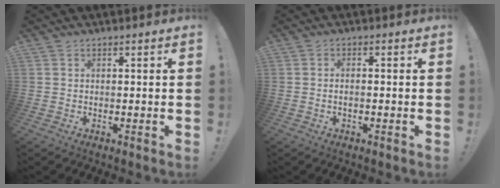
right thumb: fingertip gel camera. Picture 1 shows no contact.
{"total": 1.7, "force": [-0.3, 0.5, 1.6], "torque": [-0.036, 0.006, -0.004]}